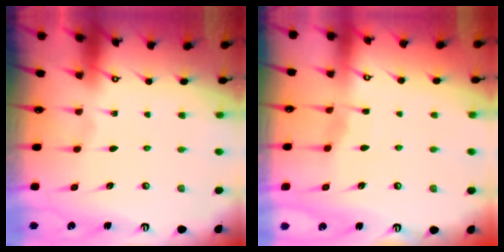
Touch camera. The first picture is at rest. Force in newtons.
{"total": 2.8, "press": 2.7, "slide": 0.5}